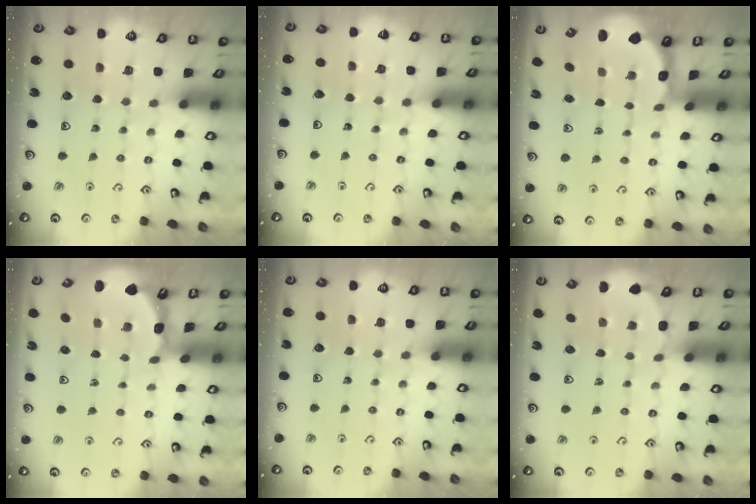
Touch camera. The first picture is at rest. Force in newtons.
{"total": 1.7, "press": 1.7, "slide": 0.1}
{"total": 1.2, "press": 1.1, "slide": 0.5}
{"total": 1.7, "press": 1.7, "slide": 0.1}
{"total": 0.0}
{"total": 2.4, "press": 1.0, "slide": 2.1}